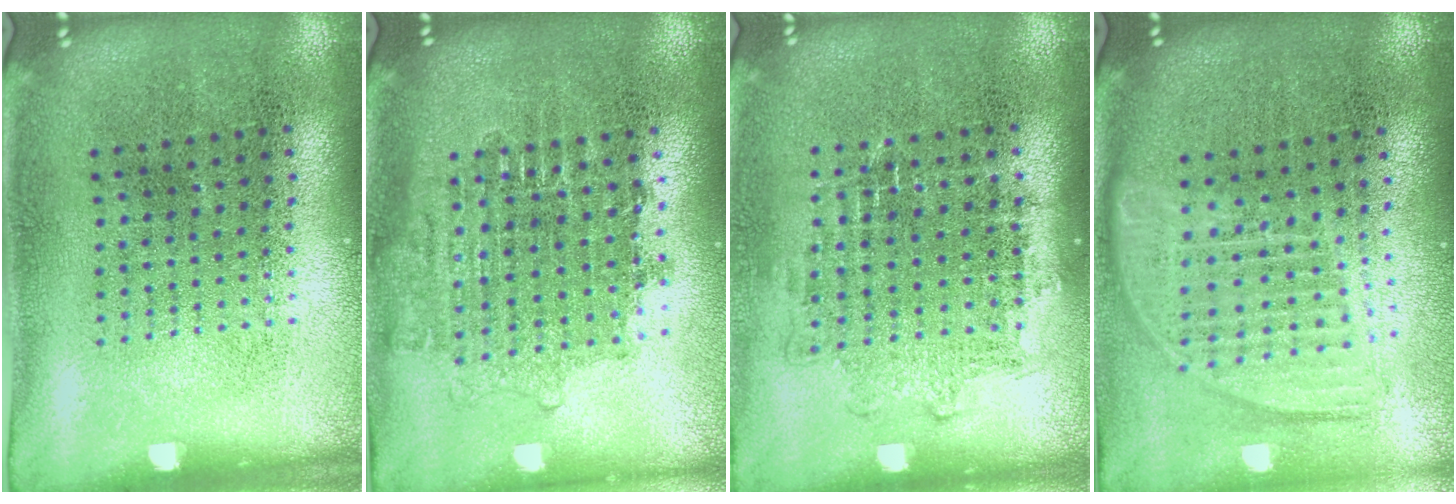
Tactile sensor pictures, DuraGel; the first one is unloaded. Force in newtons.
{"total": 1.6, "press": 1.3, "slide": 0.9}
{"total": 1.3, "press": 1.1, "slide": 0.7}
{"total": 1.7, "press": 1.4, "slide": 0.9}